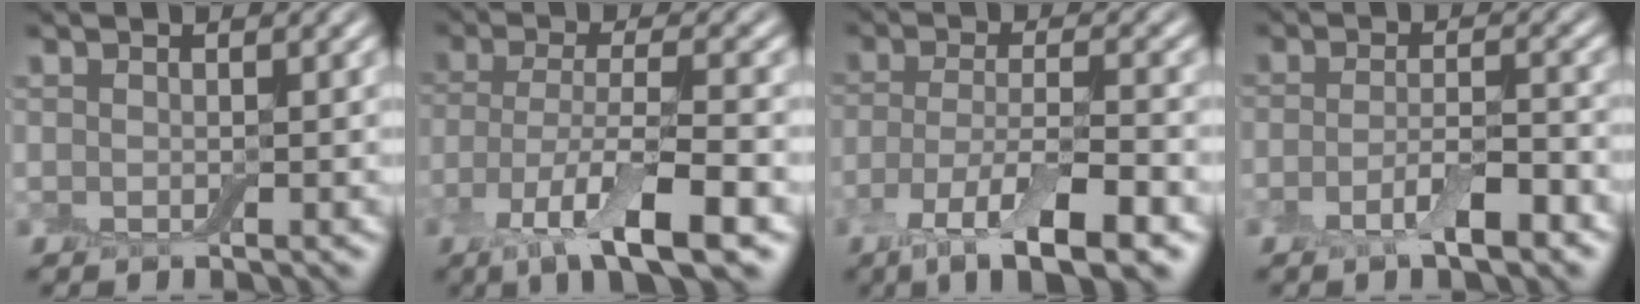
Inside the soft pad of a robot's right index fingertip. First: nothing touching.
{"total": 8.1, "force": [-3.8, 2.3, 6.8], "torque": [-0.128, -0.009, -0.072]}
{"total": 7.9, "force": [-4.0, 2.3, 6.5], "torque": [-0.124, -0.010, -0.078]}
{"total": 4.0, "force": [-2.0, 1.1, 3.3], "torque": [-0.063, 0.003, -0.042]}